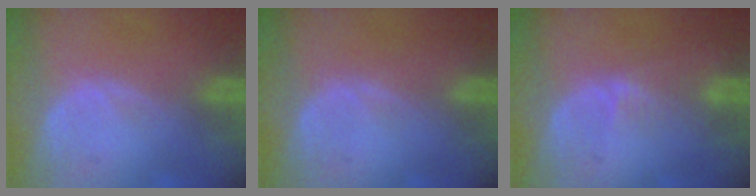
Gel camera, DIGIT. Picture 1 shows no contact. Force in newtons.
{"total": 0.0}
{"total": 1.6, "press": 1.6, "slide": 0.3}